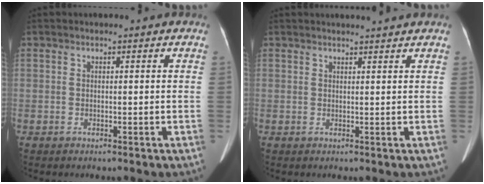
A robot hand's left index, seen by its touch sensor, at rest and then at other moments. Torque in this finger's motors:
{"motor_torque": [0.15, -0.20, 0.00, 0.04]}